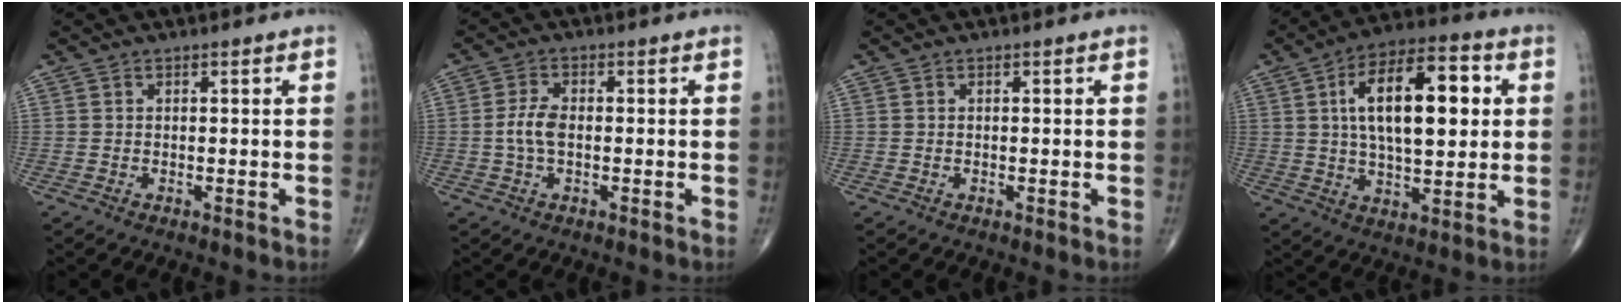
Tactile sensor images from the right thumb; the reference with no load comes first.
{"total": 5.6, "force": [-0.3, 2.8, 4.9], "torque": [-0.112, 0.007, -0.008]}
{"total": 0.0}
{"total": 18.4, "force": [3.8, 8.4, 16.0], "torque": [-0.241, 0.012, 0.056]}